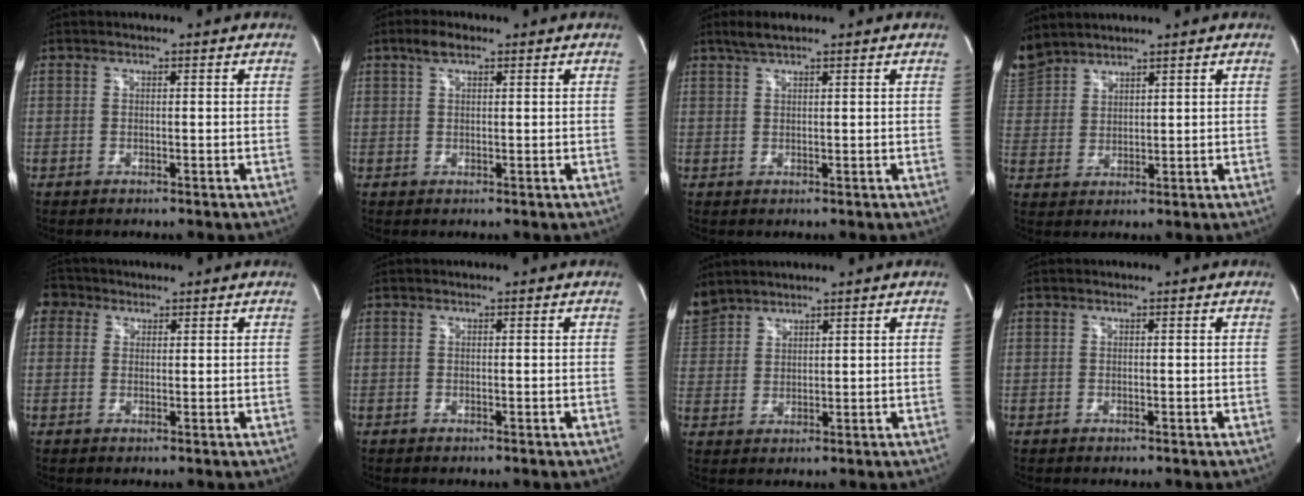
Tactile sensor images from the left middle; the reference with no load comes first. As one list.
[{"total": 2.7, "force": [1.7, 0.9, 1.8], "torque": [-0.042, 0.012, 0.034]}, {"total": 2.8, "force": [2.2, 0.2, 1.7], "torque": [-0.042, 0.010, 0.044]}, {"total": 6.5, "force": [6.2, 2.1, 0.7], "torque": [-0.028, 0.016, 0.136]}, {"total": 3.5, "force": [1.7, 3.0, 0.6], "torque": [-0.014, 0.019, 0.031]}, {"total": 0.0}, {"total": 6.3, "force": [5.7, 2.5, 0.7], "torque": [-0.027, 0.016, 0.124]}, {"total": 0.0}]